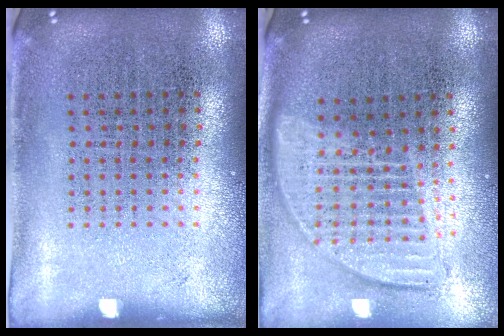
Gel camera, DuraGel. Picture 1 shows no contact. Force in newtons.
{"total": 1.8, "press": 1.6, "slide": 0.9}